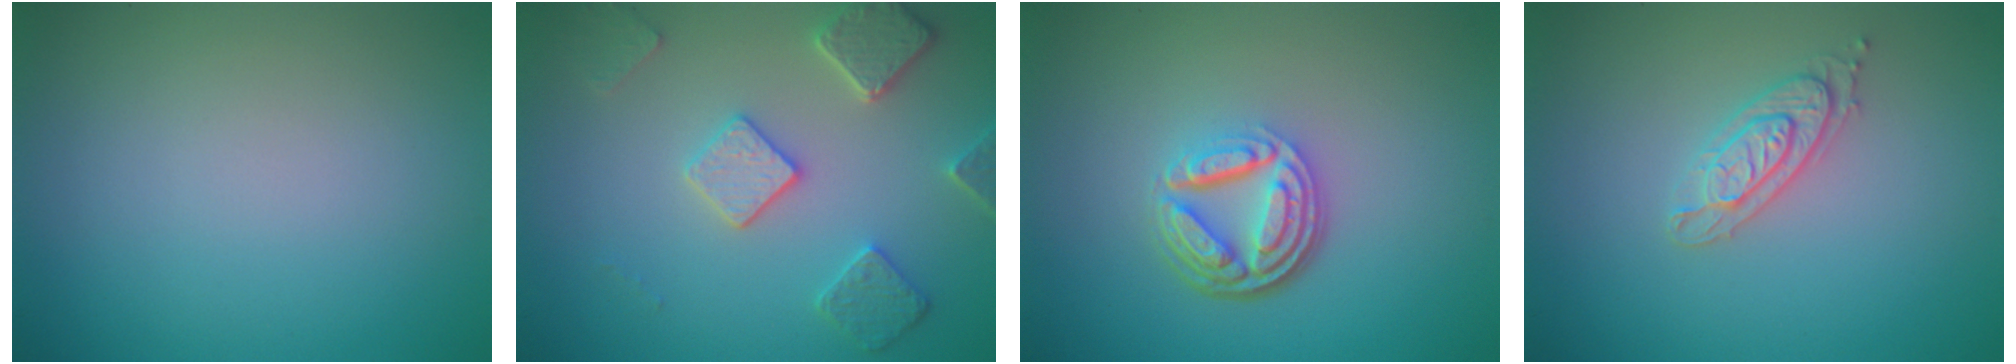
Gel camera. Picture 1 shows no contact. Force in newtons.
{"total": 4.2, "press": 3.6, "slide": 2.3}
{"total": 5.2, "press": 3.6, "slide": 3.7}
{"total": 2.2, "press": 2.1, "slide": 0.5}